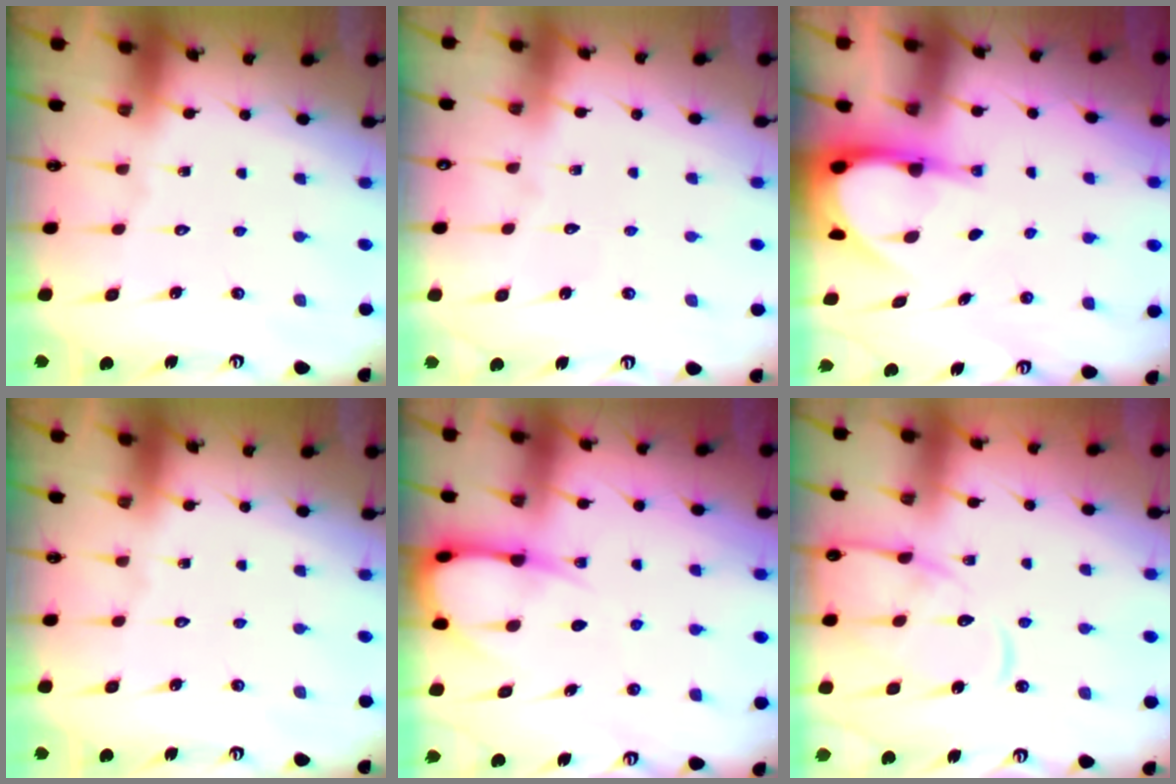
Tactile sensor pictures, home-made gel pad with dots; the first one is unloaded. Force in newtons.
{"total": 2.8, "press": 2.8, "slide": 0.2}
{"total": 6.5, "press": 6.4, "slide": 0.8}
{"total": 0.0}
{"total": 7.7, "press": 7.7, "slide": 0.9}
{"total": 12.7, "press": 12.6, "slide": 1.2}